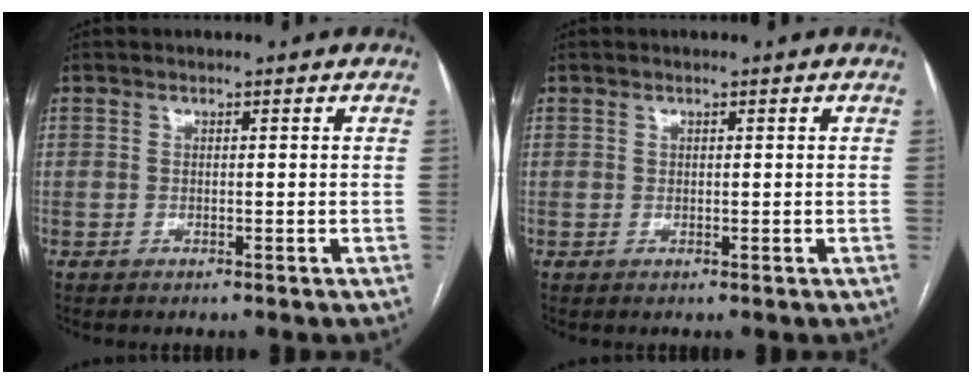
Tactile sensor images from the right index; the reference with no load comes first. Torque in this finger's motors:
{"motor_torque": [0.00, 0.08, -0.06, 0.00]}